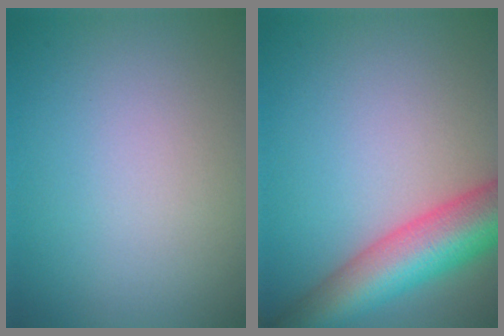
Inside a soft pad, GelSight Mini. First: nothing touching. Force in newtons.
{"total": 9.2, "press": 9.2, "slide": 0.5}